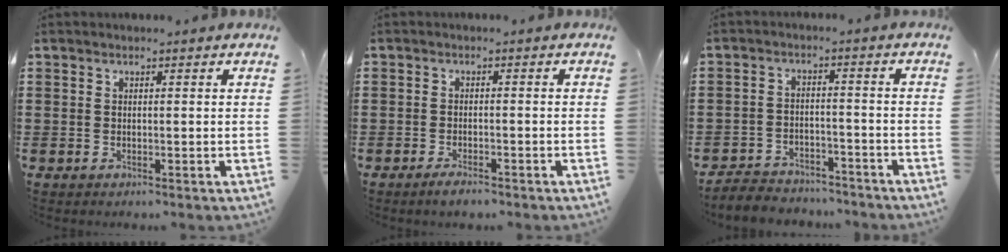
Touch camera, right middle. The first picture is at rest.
{"total": 1.7, "force": [-1.6, 0.4, 0.6], "torque": [-0.013, -0.001, -0.029]}
{"total": 4.2, "force": [-4.1, 0.9, -0.2], "torque": [-0.010, 0.003, -0.089]}